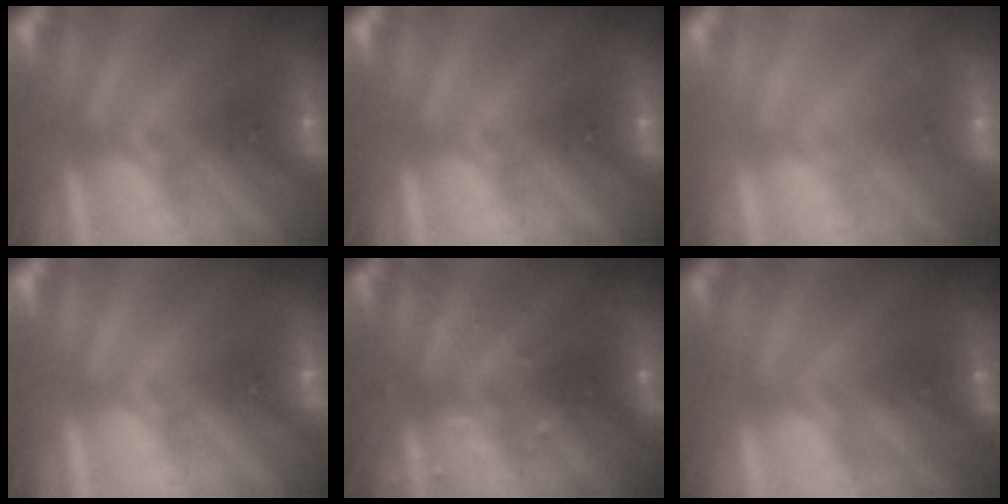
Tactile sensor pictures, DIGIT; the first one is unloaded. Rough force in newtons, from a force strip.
{"total": 0.0}
{"total": 1.7}
{"total": 0.0}
{"total": 2.9}
{"total": 2.1}